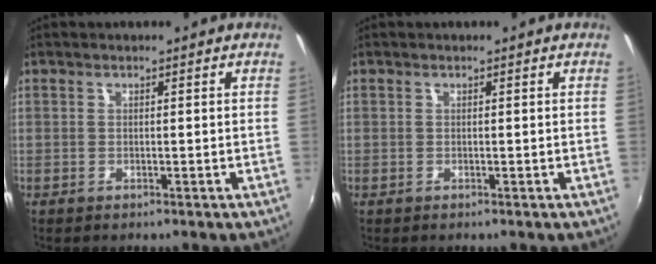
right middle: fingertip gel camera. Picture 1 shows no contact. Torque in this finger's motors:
{"motor_torque": [0.00, 0.00, 0.00, 0.00]}